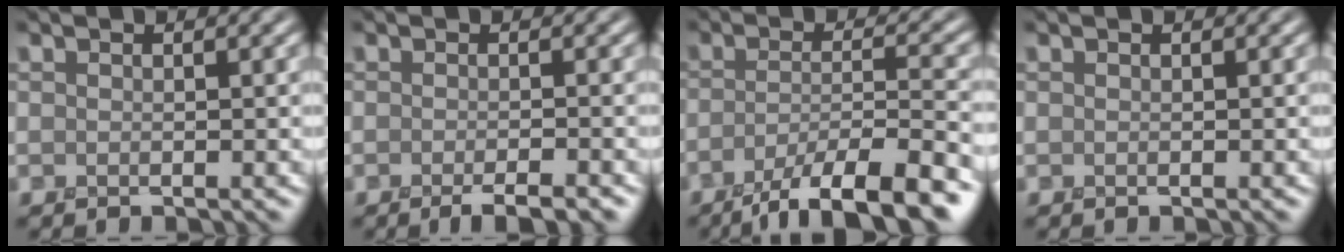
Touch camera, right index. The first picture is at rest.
{"total": 2.8, "force": [-1.9, 0.4, 2.1], "torque": [-0.024, -0.001, -0.031]}
{"total": 9.3, "force": [-5.8, 2.3, 6.9], "torque": [-0.099, -0.002, -0.098]}
{"total": 0.0}